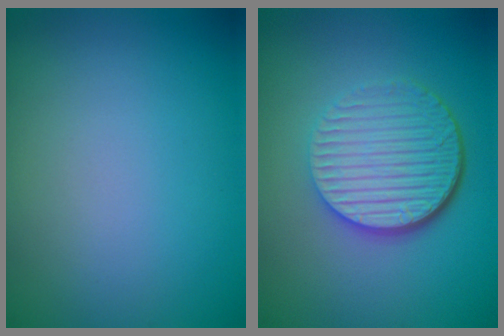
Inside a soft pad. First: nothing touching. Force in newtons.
{"total": 6.2, "press": 4.2, "slide": 4.5}